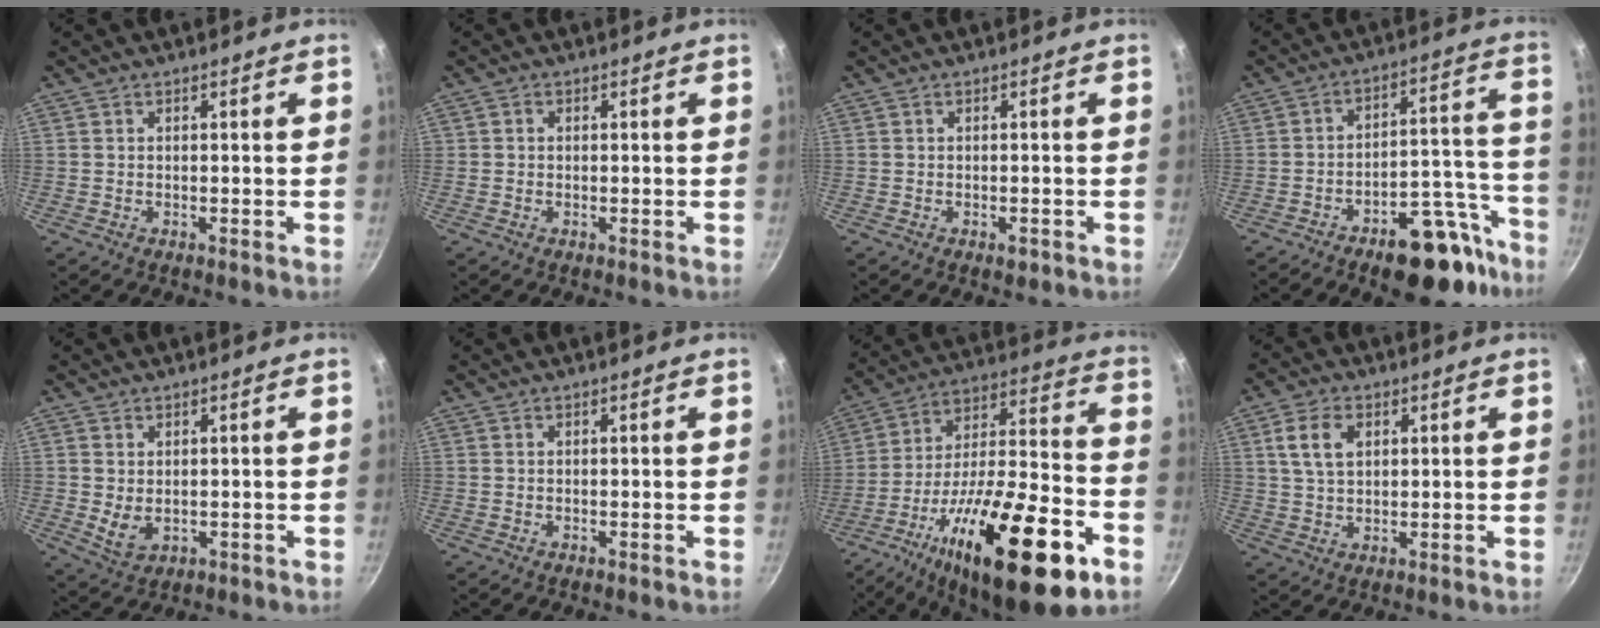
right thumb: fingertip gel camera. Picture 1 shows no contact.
{"total": 0.7, "force": [0.1, 0.6, 0.3], "torque": [-0.006, 0.004, 0.001]}
{"total": 1.3, "force": [-0.8, 0.6, 0.9], "torque": [-0.013, 0.002, -0.010]}
{"total": 18.6, "force": [-12.2, 8.0, 11.6], "torque": [-0.083, 0.095, -0.173]}
{"total": 4.0, "force": [0.0, 2.9, 2.8], "torque": [-0.049, -0.015, 0.011]}
{"total": 0.0}
{"total": 32.0, "force": [-14.5, 10.7, 26.4], "torque": [-0.396, 0.053, -0.232]}
{"total": 6.6, "force": [2.1, 4.3, 4.5], "torque": [-0.072, 0.002, 0.041]}